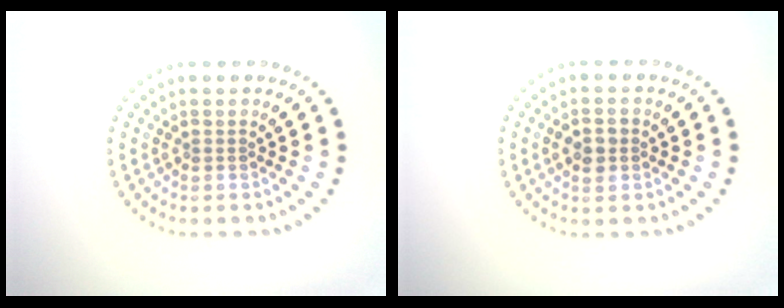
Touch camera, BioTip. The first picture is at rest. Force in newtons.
{"total": 2.1, "press": 2.1, "slide": 0.2}